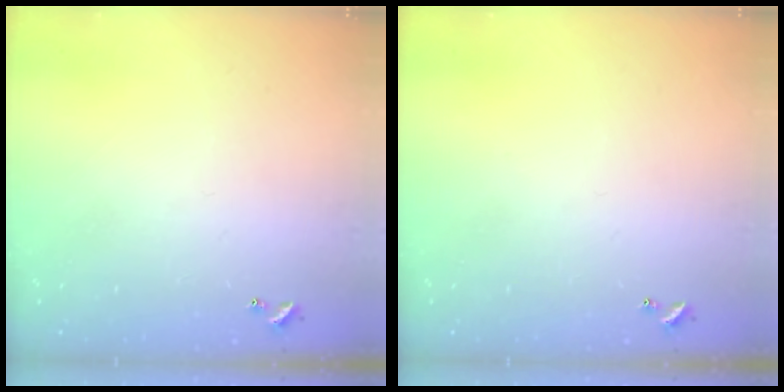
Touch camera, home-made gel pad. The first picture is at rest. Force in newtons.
{"total": 0.0}